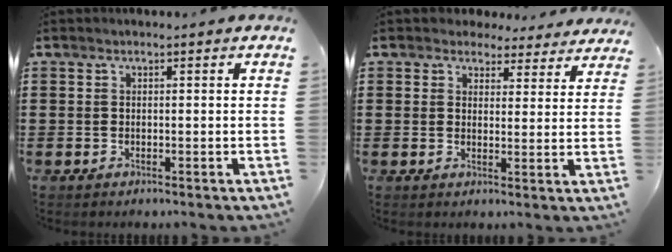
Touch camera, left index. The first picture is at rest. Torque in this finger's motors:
{"motor_torque": [2.14, 0.00, 0.37, 0.02]}